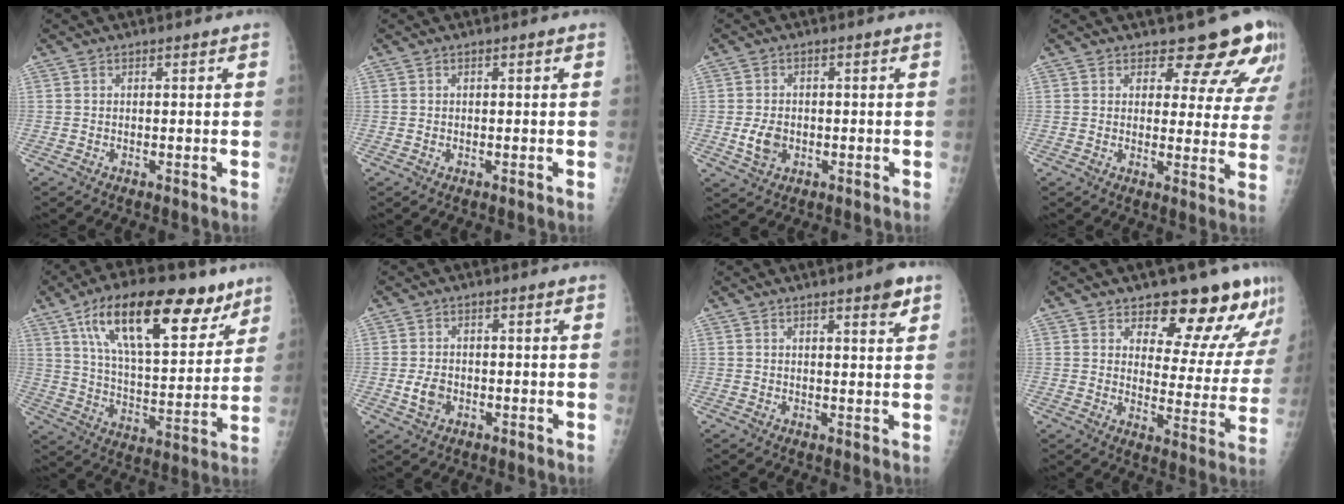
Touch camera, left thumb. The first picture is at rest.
{"total": 0.0}
{"total": 4.2, "force": [-1.1, 3.2, 2.6], "torque": [-0.042, -0.001, -0.014]}
{"total": 11.2, "force": [9.6, 4.7, 3.3], "torque": [0.006, -0.063, 0.090]}
{"total": 24.1, "force": [13.3, 10.2, 17.4], "torque": [-0.238, -0.028, 0.217]}
{"total": 3.4, "force": [-1.1, 2.6, 2.0], "torque": [-0.033, 0.002, -0.016]}
{"total": 4.2, "force": [2.5, 0.8, 3.3], "torque": [-0.040, -0.014, 0.032]}
{"total": 16.0, "force": [12.6, 6.2, 7.6], "torque": [-0.042, -0.091, 0.157]}